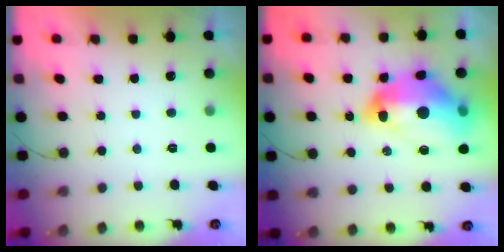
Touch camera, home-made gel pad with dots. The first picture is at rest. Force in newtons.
{"total": 20.7, "press": 20.6, "slide": 1.6}